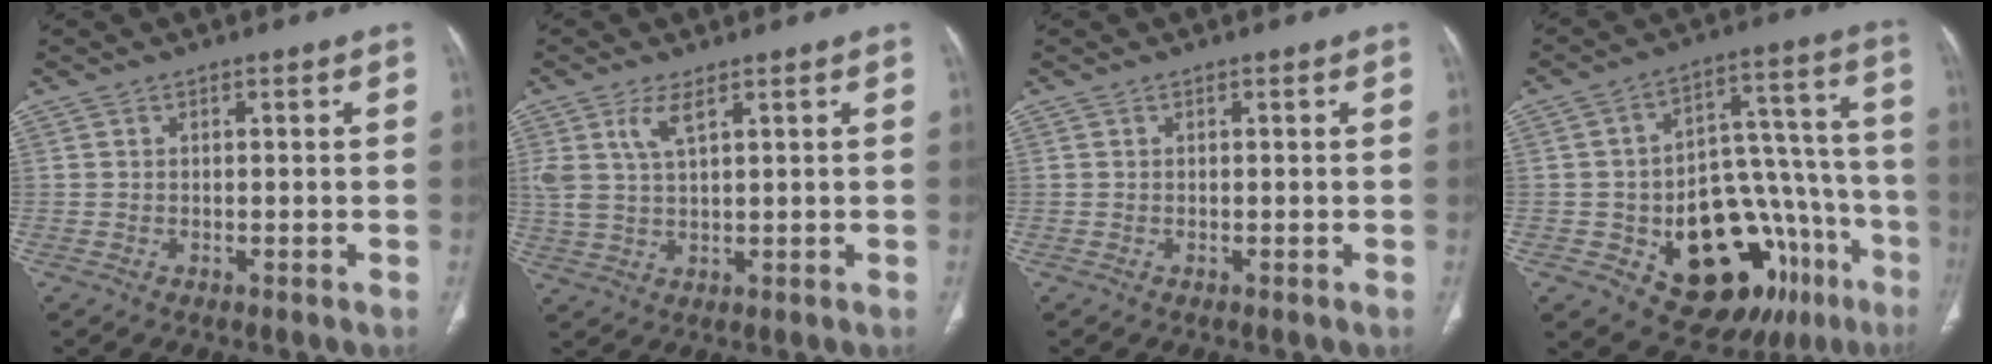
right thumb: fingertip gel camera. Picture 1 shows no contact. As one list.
[{"total": 5.0, "force": [2.6, 1.7, 4.0], "torque": [-0.090, -0.009, 0.062]}, {"total": 0.0}, {"total": 25.4, "force": [-10.8, 14.0, 18.3], "torque": [-0.183, 0.082, -0.137]}]